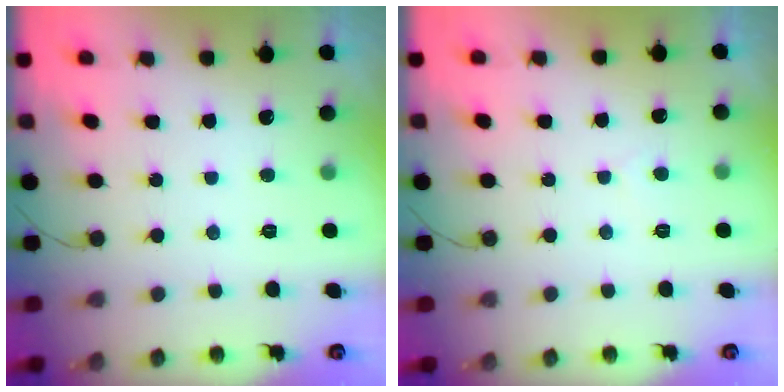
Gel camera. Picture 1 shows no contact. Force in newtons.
{"total": 2.9, "press": 2.9, "slide": 0.4}